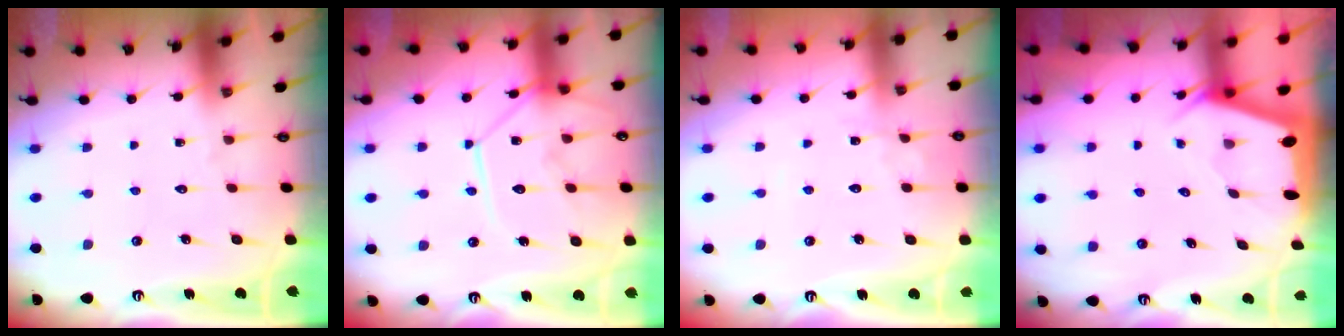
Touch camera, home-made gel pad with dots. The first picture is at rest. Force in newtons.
{"total": 12.6, "press": 12.5, "slide": 1.4}
{"total": 2.3, "press": 2.3, "slide": 0.3}
{"total": 1.9, "press": 1.9, "slide": 0.3}